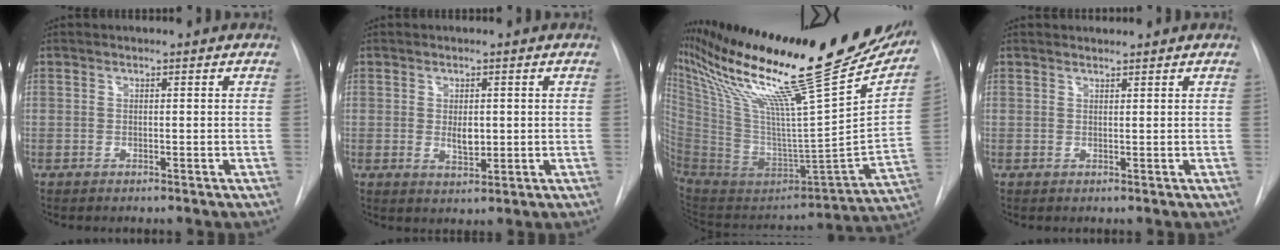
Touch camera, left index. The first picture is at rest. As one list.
[{"total": 2.5, "force": [0.3, 1.4, 2.1], "torque": [-0.037, -0.011, 0.010]}, {"total": 39.3, "force": [29.0, 4.0, 26.3], "torque": [-0.415, -0.062, 0.441]}, {"total": 1.3, "force": [1.3, 0.0, -0.2], "torque": [-0.004, 0.007, 0.026]}]